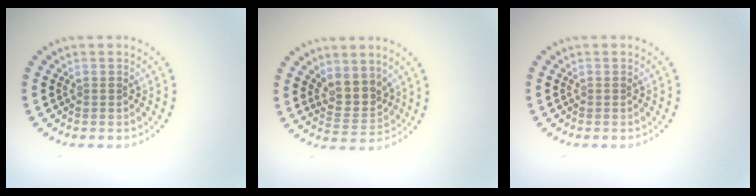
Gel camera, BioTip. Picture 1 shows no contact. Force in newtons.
{"total": 3.3, "press": 2.9, "slide": 1.7}
{"total": 0.0}